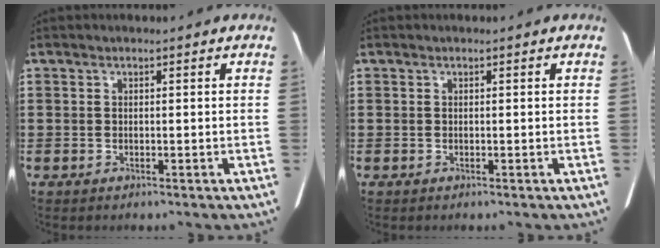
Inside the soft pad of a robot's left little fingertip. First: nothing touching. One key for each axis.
{"total": 0.0}